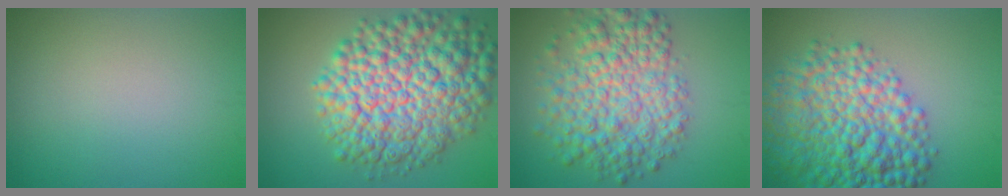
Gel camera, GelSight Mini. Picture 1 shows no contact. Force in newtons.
{"total": 12.8, "press": 12.8, "slide": 0.4}
{"total": 8.4, "press": 8.4, "slide": 0.1}
{"total": 10.7, "press": 10.7, "slide": 0.3}